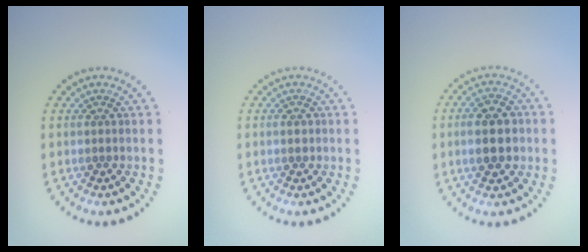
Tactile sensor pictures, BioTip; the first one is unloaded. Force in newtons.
{"total": 1.2, "press": 1.2, "slide": 0.1}
{"total": 4.4, "press": 4.4, "slide": 0.1}